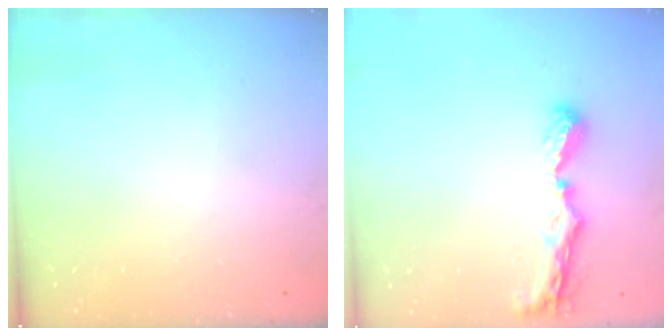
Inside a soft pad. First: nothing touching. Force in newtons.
{"total": 8.7, "press": 8.7, "slide": 0.7}